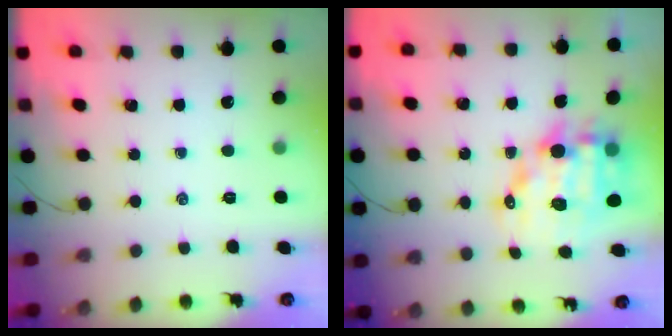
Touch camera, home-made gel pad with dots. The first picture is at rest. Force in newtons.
{"total": 13.6, "press": 13.2, "slide": 3.3}